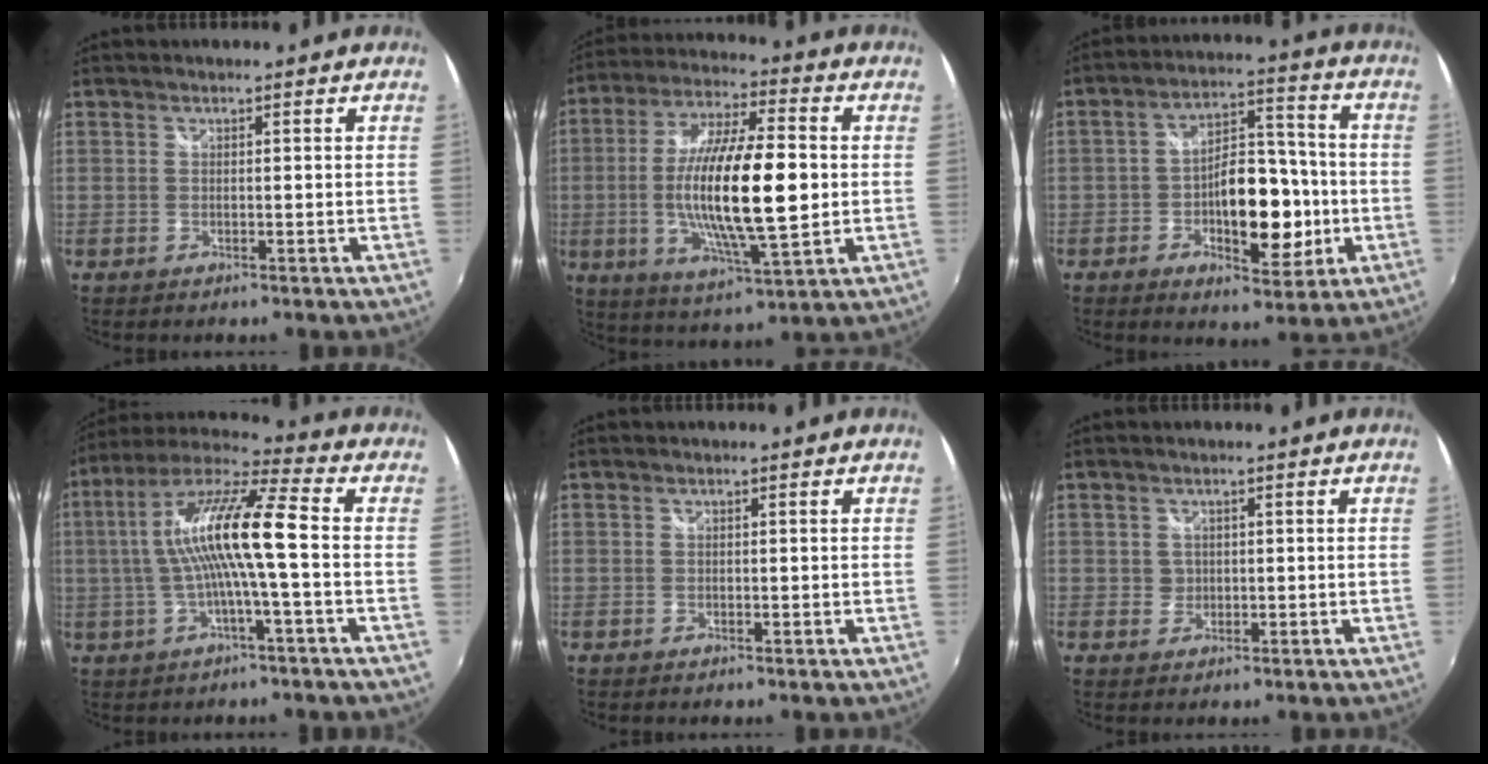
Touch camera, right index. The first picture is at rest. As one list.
[{"total": 19.3, "force": [-1.1, 4.5, 18.7], "torque": [-0.350, -0.007, -0.019]}, {"total": 13.6, "force": [-3.4, 7.0, 11.1], "torque": [-0.189, 0.023, -0.041]}, {"total": 14.1, "force": [-0.5, 0.8, 14.0], "torque": [-0.259, 0.015, -0.011]}, {"total": 0.0}, {"total": 1.7, "force": [0.2, 1.7, 0.2], "torque": [0.003, 0.002, 0.003]}]